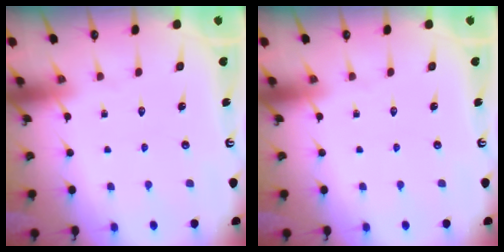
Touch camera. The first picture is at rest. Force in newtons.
{"total": 0.0}